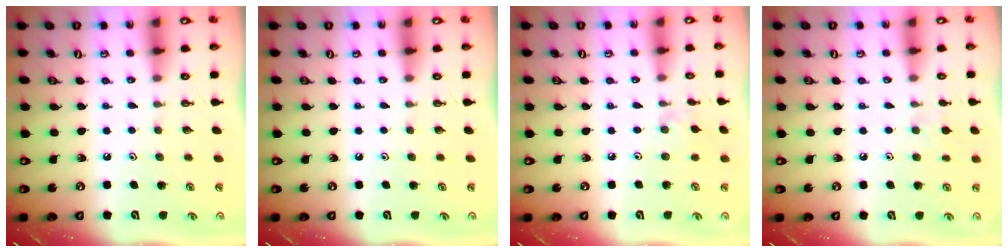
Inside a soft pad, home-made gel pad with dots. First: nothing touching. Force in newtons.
{"total": 0.0}
{"total": 2.5, "press": 2.5, "slide": 0.5}
{"total": 4.9, "press": 4.8, "slide": 0.8}